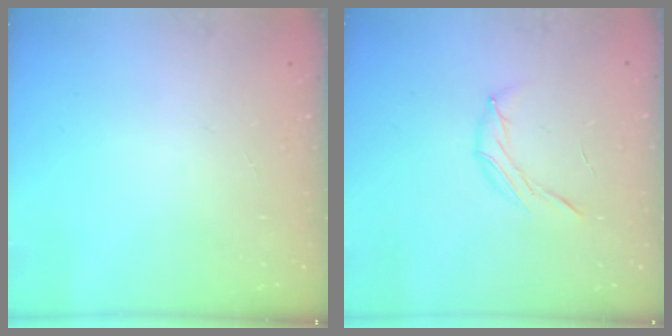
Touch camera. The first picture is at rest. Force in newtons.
{"total": 7.0, "press": 6.9, "slide": 1.4}